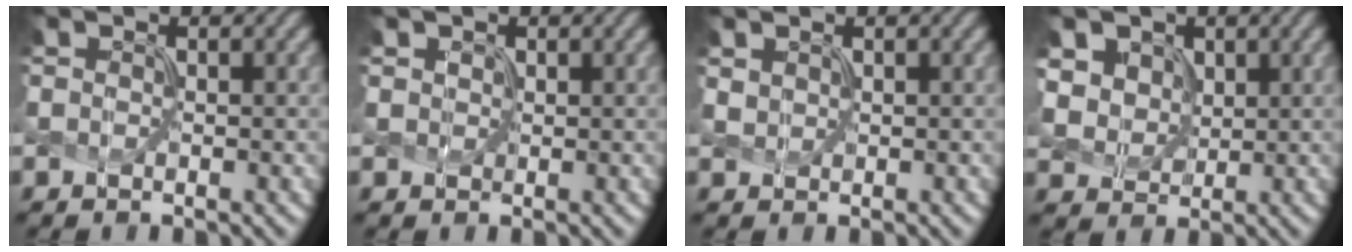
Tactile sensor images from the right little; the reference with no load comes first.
{"total": 0.9, "force": [0.1, 0.4, -0.8], "torque": [0.014, 0.001, 0.013]}
{"total": 0.6, "force": [0.5, 0.0, -0.3], "torque": [-0.002, 0.002, 0.023]}
{"total": 5.0, "force": [2.2, 4.2, 1.6], "torque": [-0.068, 0.011, 0.049]}